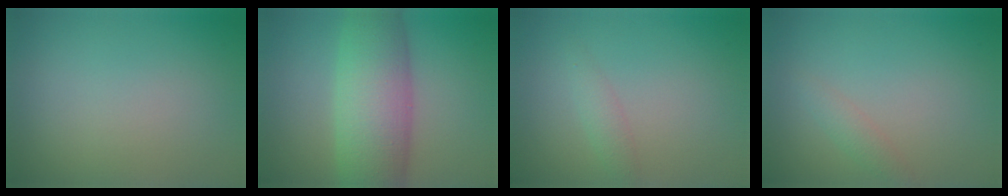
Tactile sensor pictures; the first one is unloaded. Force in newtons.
{"total": 8.5, "press": 8.5, "slide": 0.1}
{"total": 1.3, "press": 1.3, "slide": 0.1}
{"total": 1.2, "press": 1.2, "slide": 0.0}